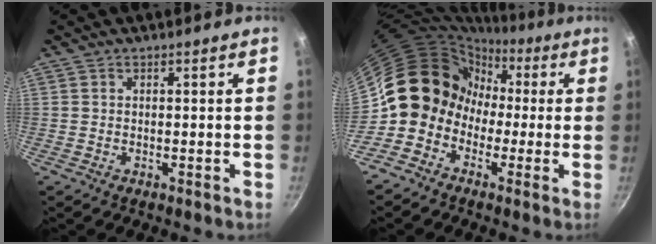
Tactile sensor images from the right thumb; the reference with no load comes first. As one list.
[{"total": 12.1, "force": [-1.9, 10.9, 4.7], "torque": [-0.026, 0.045, -0.054]}]